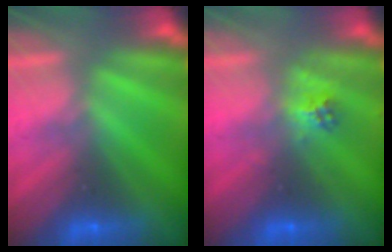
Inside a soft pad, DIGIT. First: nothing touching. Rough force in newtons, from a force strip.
{"total": 2.2}